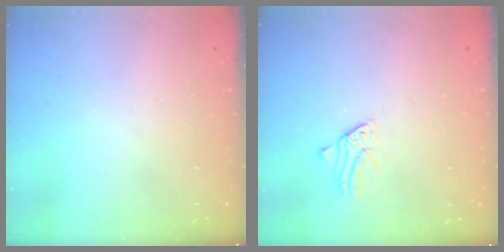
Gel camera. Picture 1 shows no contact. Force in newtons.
{"total": 1.3, "press": 1.3, "slide": 0.0}